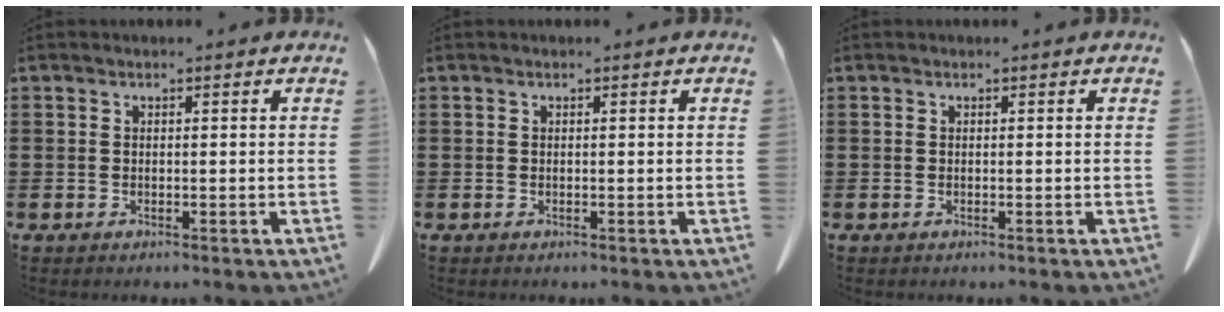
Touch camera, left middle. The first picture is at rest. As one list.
[{"total": 0.0}, {"total": 0.0}]